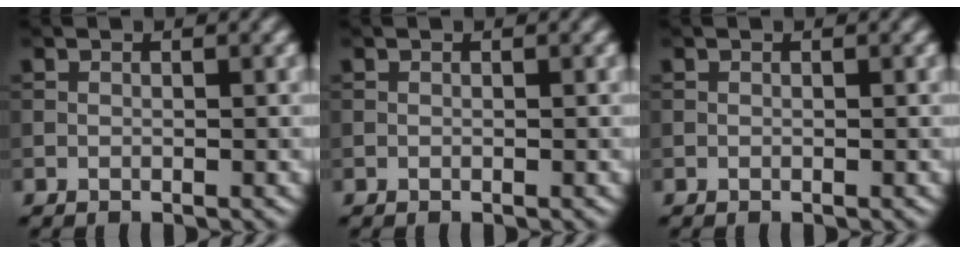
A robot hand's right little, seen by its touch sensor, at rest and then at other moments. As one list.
[{"total": 0.0}, {"total": 0.0}]